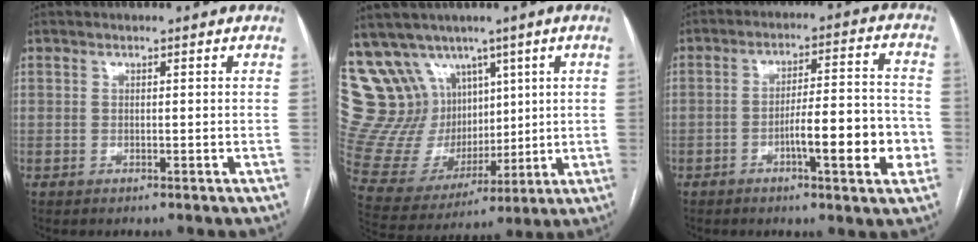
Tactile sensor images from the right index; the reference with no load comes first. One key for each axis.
{"total": 17.7, "fx": 10.2, "fy": 13.0, "fz": 6.5, "tx": -0.145, "ty": 0.064, "tz": 0.222}
{"total": 11.2, "fx": -3.6, "fy": 1.6, "fz": 10.5, "tx": -0.157, "ty": 0.011, "tz": -0.052}